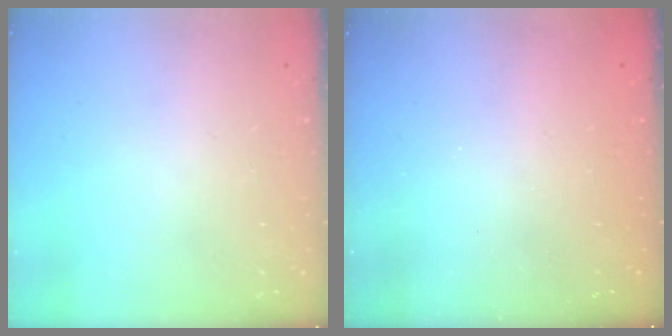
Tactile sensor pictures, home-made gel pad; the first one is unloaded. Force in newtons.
{"total": 2.6, "press": 2.5, "slide": 0.9}